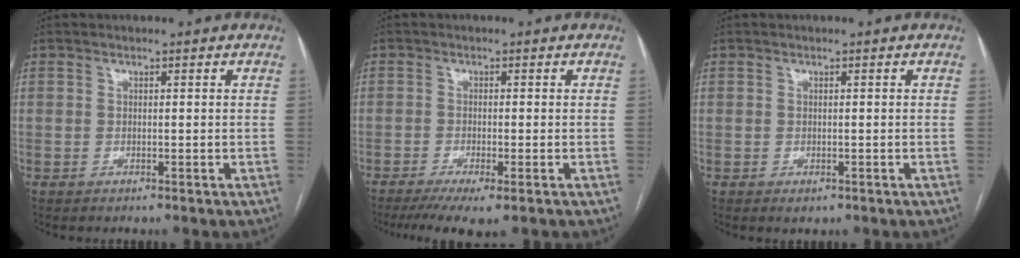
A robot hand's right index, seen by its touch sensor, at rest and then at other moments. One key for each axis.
{"total": 6.9, "fx": -4.8, "fy": 1.0, "fz": 4.9, "tx": -0.077, "ty": -0.017, "tz": -0.079}
{"total": 1.1, "fx": -0.6, "fy": 0.7, "fz": 0.6, "tx": -0.006, "ty": 0.001, "tz": -0.003}